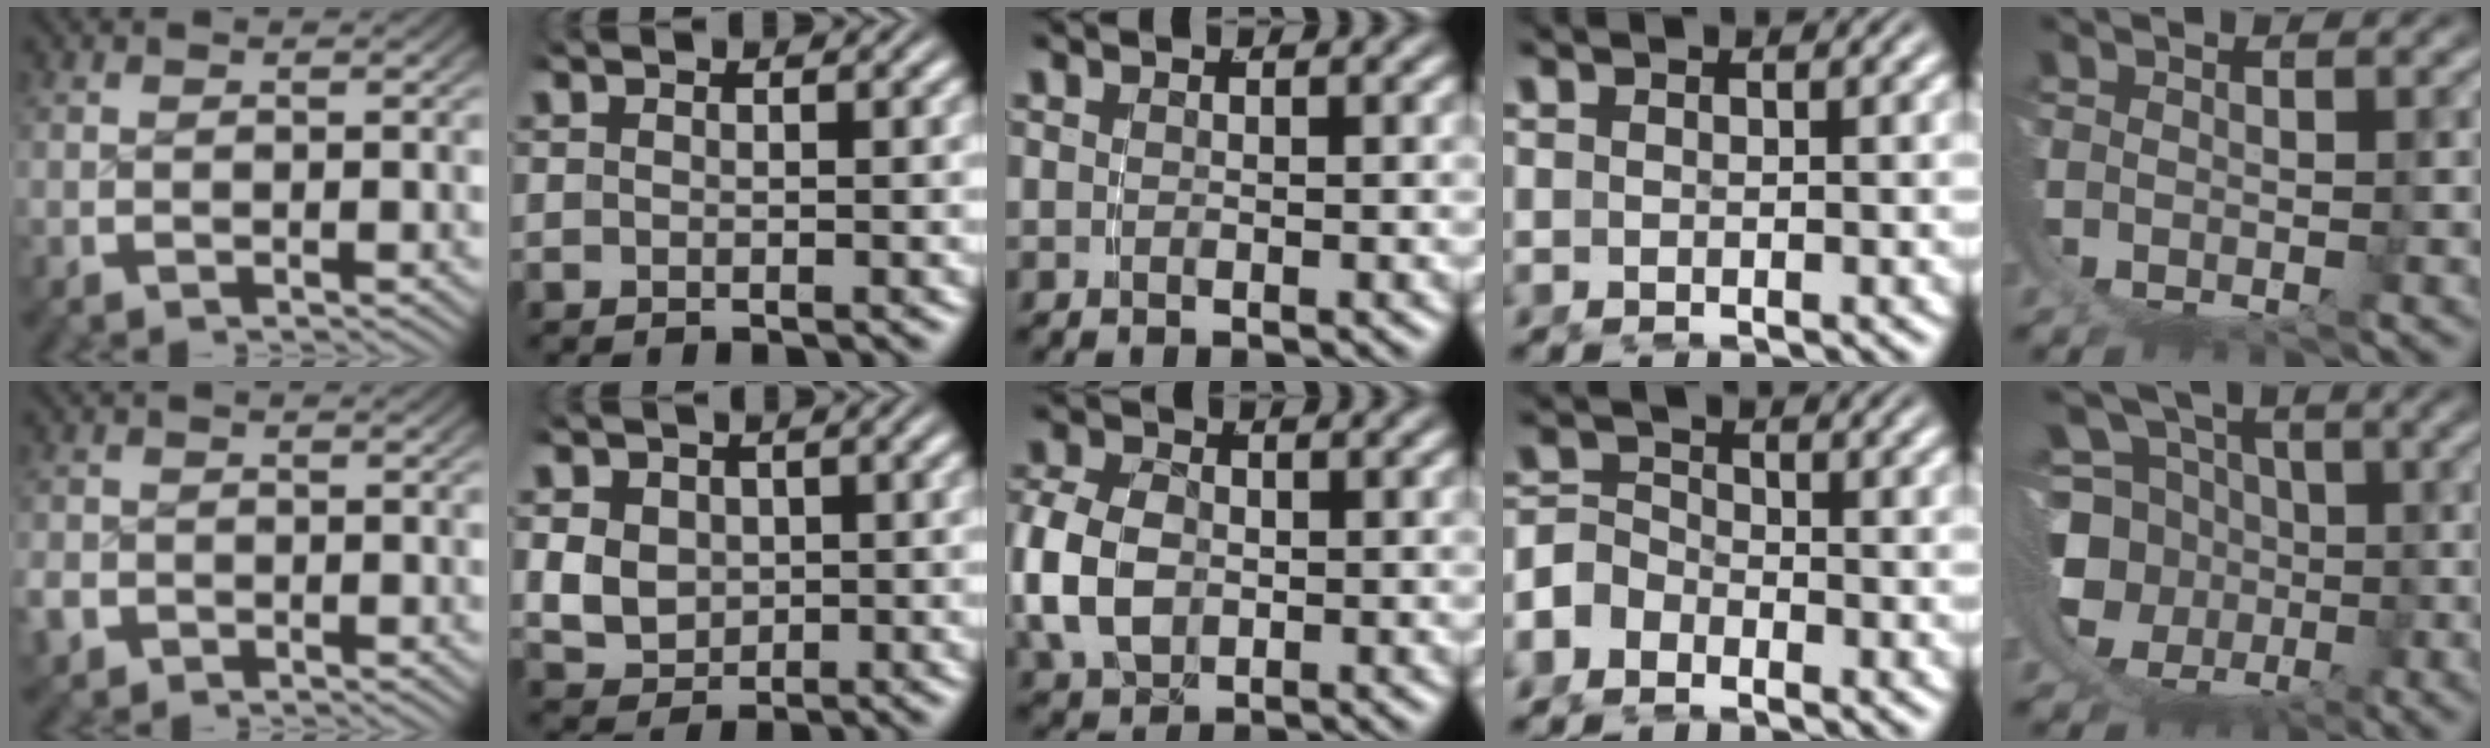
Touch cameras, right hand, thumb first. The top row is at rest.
{"thumb": {"total": 2.3, "force": [-1.3, 1.8, 0.4], "torque": [-0.016, -0.009, -0.024]}, "index": {"total": 5.9, "force": [-0.2, 5.4, 2.4], "torque": [-0.068, -0.028, 0.009]}, "middle": {"total": 4.6, "force": [-0.5, 3.5, 2.9], "torque": [-0.081, -0.015, 0.004]}, "ring": {"total": 3.5, "force": [-1.5, 3.0, 1.2], "torque": [-0.029, -0.014, -0.027]}, "little": {"total": 11.5, "force": [1.4, 9.9, 5.8], "torque": [-0.136, -0.052, 0.035]}}